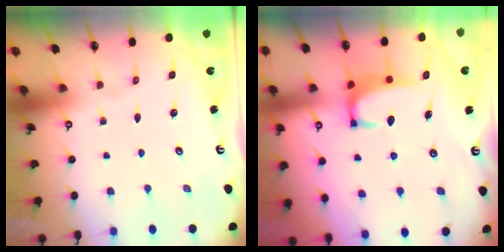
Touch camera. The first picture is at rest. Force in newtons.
{"total": 2.9, "press": 2.9, "slide": 0.3}